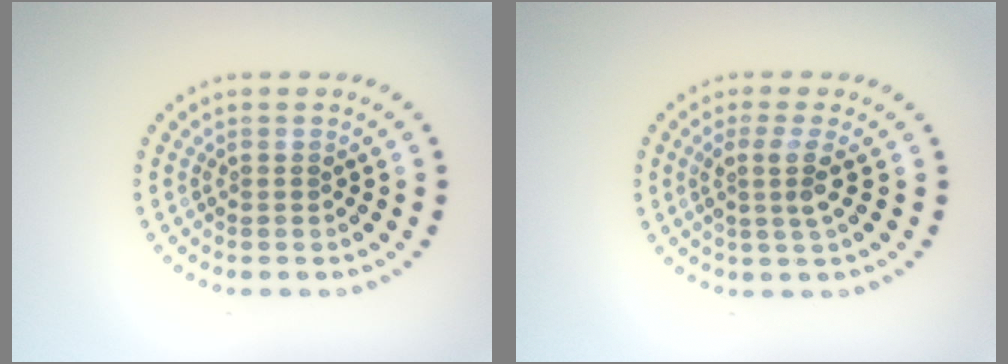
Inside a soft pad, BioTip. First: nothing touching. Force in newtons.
{"total": 2.5, "press": 2.0, "slide": 1.6}